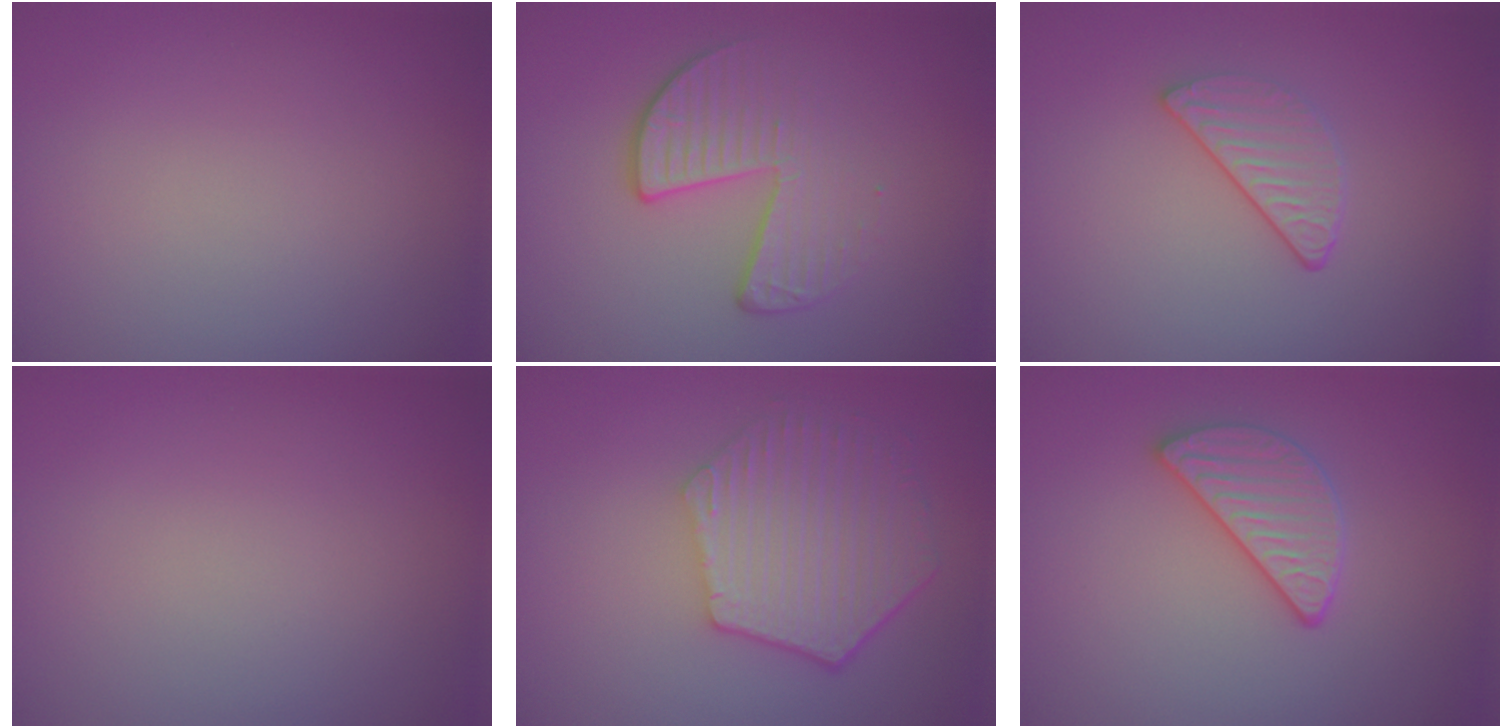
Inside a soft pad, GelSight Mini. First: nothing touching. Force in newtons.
{"total": 3.9, "press": 2.7, "slide": 2.9}
{"total": 2.2, "press": 1.5, "slide": 1.6}
{"total": 0.0}
{"total": 6.1, "press": 4.7, "slide": 3.9}
{"total": 2.9, "press": 2.6, "slide": 1.3}